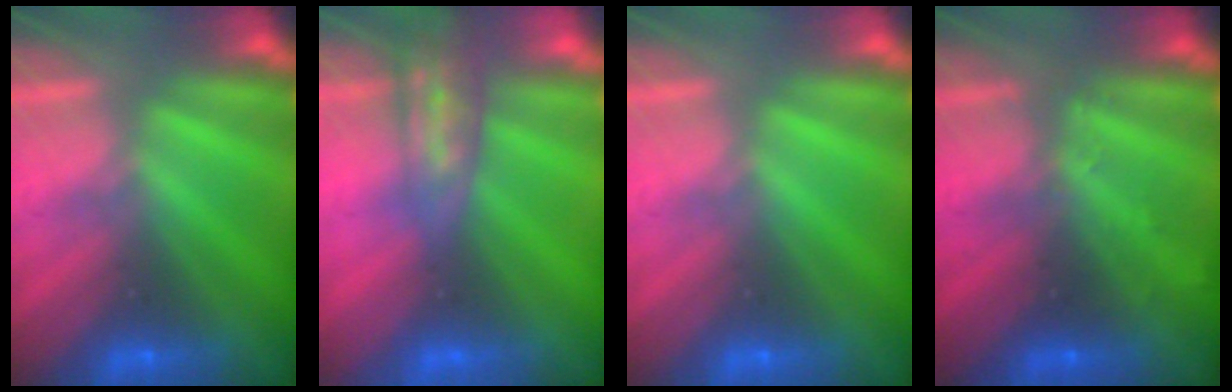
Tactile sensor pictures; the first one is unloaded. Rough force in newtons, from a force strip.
{"total": 2.7}
{"total": 0.0}
{"total": 2.4}